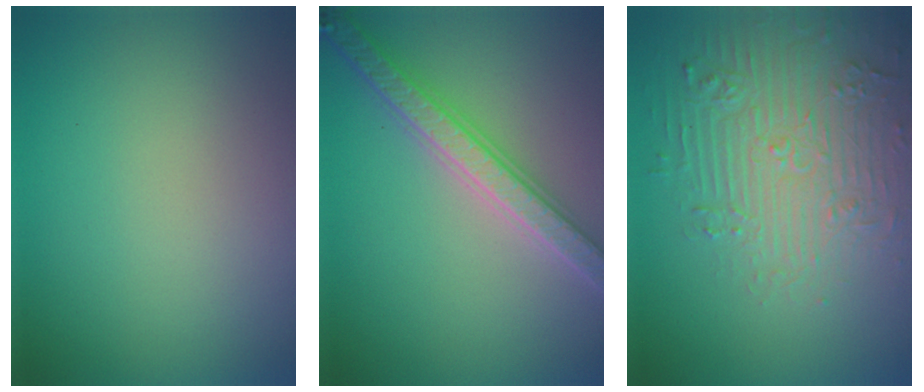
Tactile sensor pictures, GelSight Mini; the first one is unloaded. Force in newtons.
{"total": 5.4, "press": 5.3, "slide": 1.0}
{"total": 4.8, "press": 4.7, "slide": 1.1}